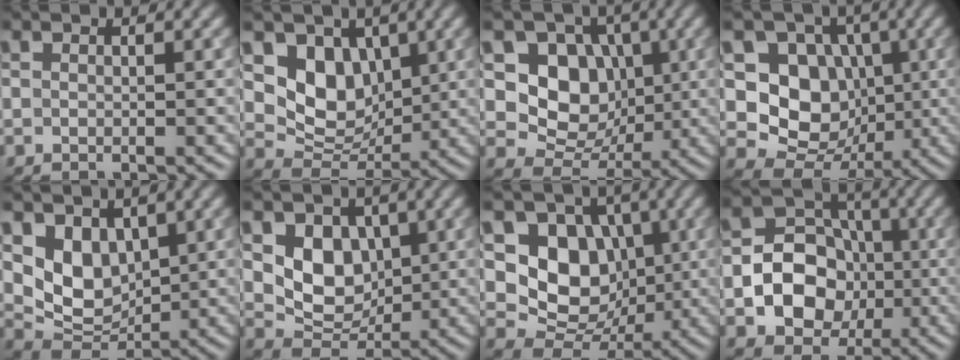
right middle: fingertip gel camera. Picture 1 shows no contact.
{"total": 6.2, "force": [2.0, 4.8, 3.4], "torque": [-0.058, -0.016, 0.028]}
{"total": 7.7, "force": [1.4, 6.3, 4.1], "torque": [-0.066, -0.008, 0.007]}
{"total": 8.5, "force": [0.9, 7.2, 4.4], "torque": [-0.070, -0.008, -0.003]}
{"total": 5.4, "force": [2.0, 3.9, 3.1], "torque": [-0.060, -0.017, 0.037]}
{"total": 5.7, "force": [1.3, 4.5, 3.3], "torque": [-0.057, -0.011, 0.020]}
{"total": 8.1, "force": [1.4, 6.7, 4.5], "torque": [-0.073, -0.015, 0.012]}
{"total": 8.0, "force": [-1.5, 6.7, 4.1], "torque": [-0.041, 0.000, -0.047]}